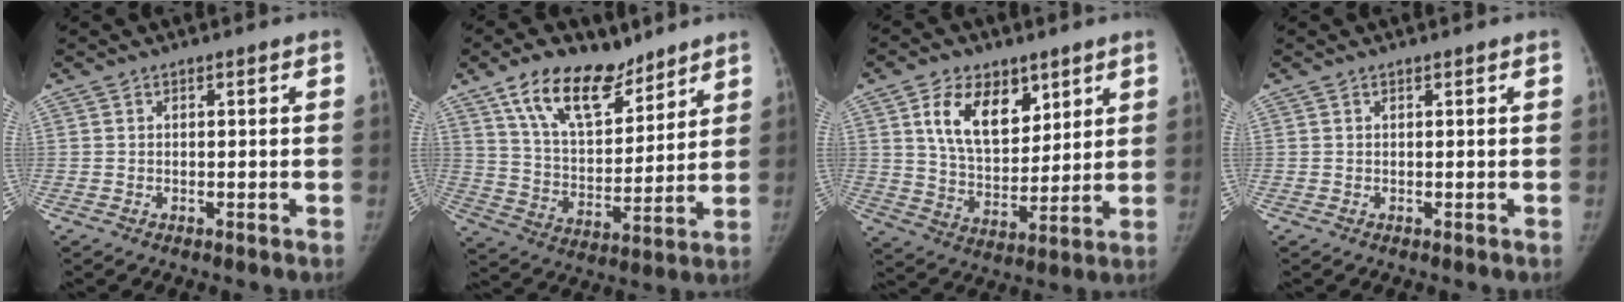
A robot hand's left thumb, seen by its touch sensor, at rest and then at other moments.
{"total": 15.8, "force": [10.6, 8.0, 8.6], "torque": [-0.112, -0.056, 0.194]}
{"total": 13.3, "force": [6.4, 8.1, 8.3], "torque": [-0.108, -0.038, 0.123]}
{"total": 0.0}